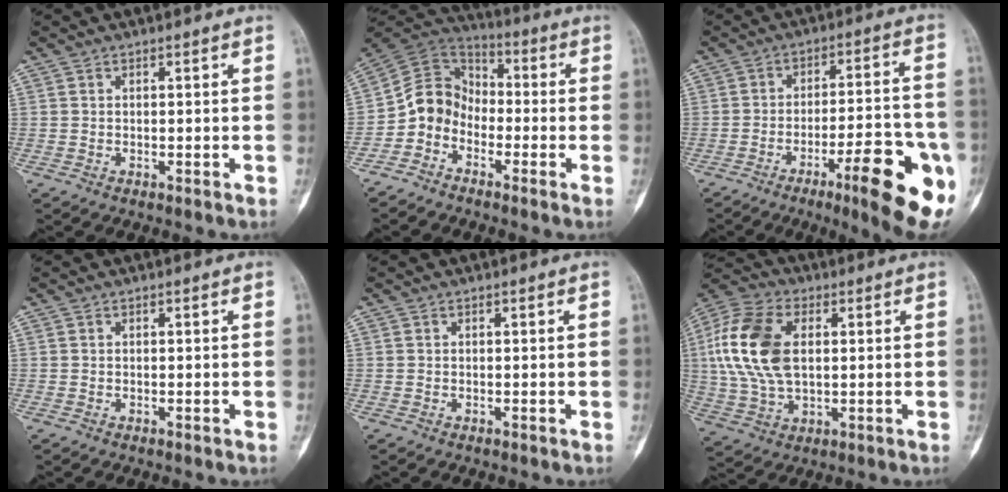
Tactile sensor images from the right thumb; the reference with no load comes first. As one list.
[{"total": 9.2, "force": [-3.8, 7.6, 3.6], "torque": [-0.049, 0.064, -0.091]}, {"total": 17.7, "force": [-7.5, 3.9, 15.6], "torque": [-0.182, 0.025, -0.099]}, {"total": 0.0}, {"total": 0.0}, {"total": 16.5, "force": [2.5, 10.1, 12.9], "torque": [-0.271, 0.009, 0.045]}]